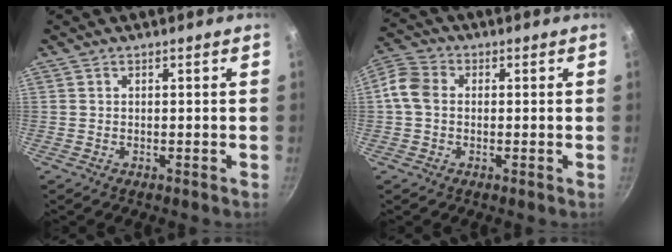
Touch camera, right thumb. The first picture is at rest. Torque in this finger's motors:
{"motor_torque": [-0.02, 0.04, 0.48, -0.13, 0.01]}